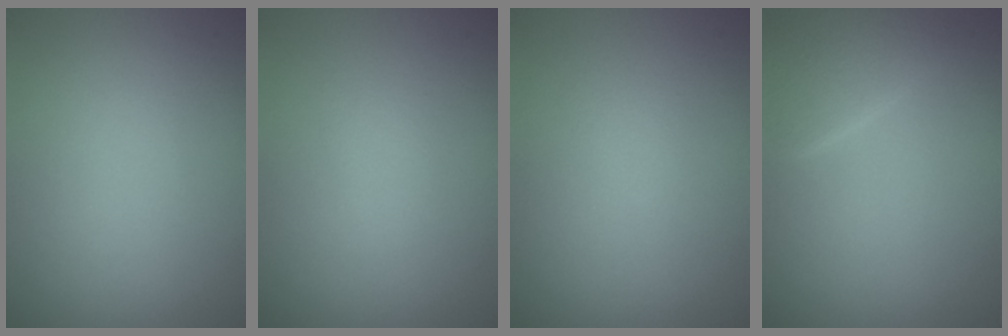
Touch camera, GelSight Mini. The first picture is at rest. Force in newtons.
{"total": 0.9, "press": 0.9, "slide": 0.1}
{"total": 0.7, "press": 0.7, "slide": 0.1}
{"total": 2.4, "press": 2.4, "slide": 0.2}